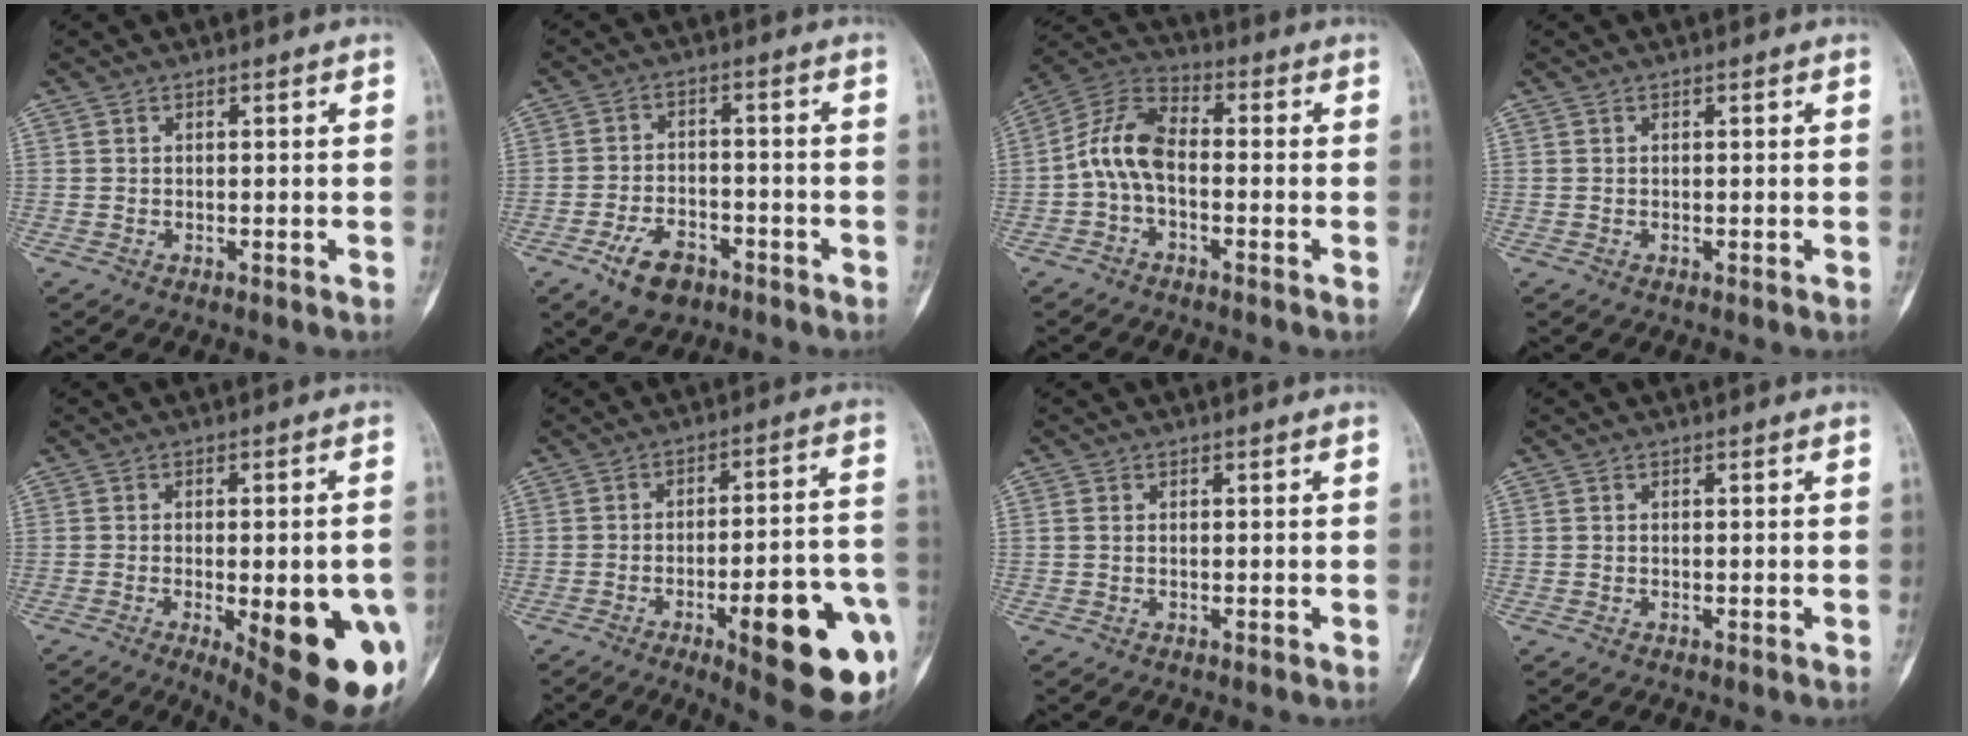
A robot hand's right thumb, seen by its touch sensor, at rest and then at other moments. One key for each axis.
{"total": 7.9, "fx": -4.7, "fy": 4.6, "fz": 4.4, "tx": -0.060, "ty": 0.026, "tz": -0.078}
{"total": 9.4, "fx": -1.5, "fy": 5.7, "fz": 7.3, "tx": -0.134, "ty": 0.033, "tz": -0.044}
{"total": 0.0}
{"total": 20.4, "fx": -6.4, "fy": 6.9, "fz": 18.1, "tx": -0.176, "ty": -0.001, "tz": -0.062}
{"total": 21.8, "fx": -8.1, "fy": 6.1, "fz": 19.4, "tx": -0.202, "ty": 0.027, "tz": -0.096}
{"total": 0.8, "fx": 0.0, "fy": 0.7, "fz": 0.5, "tx": -0.009, "ty": 0.000, "tz": -0.002}
{"total": 0.0}